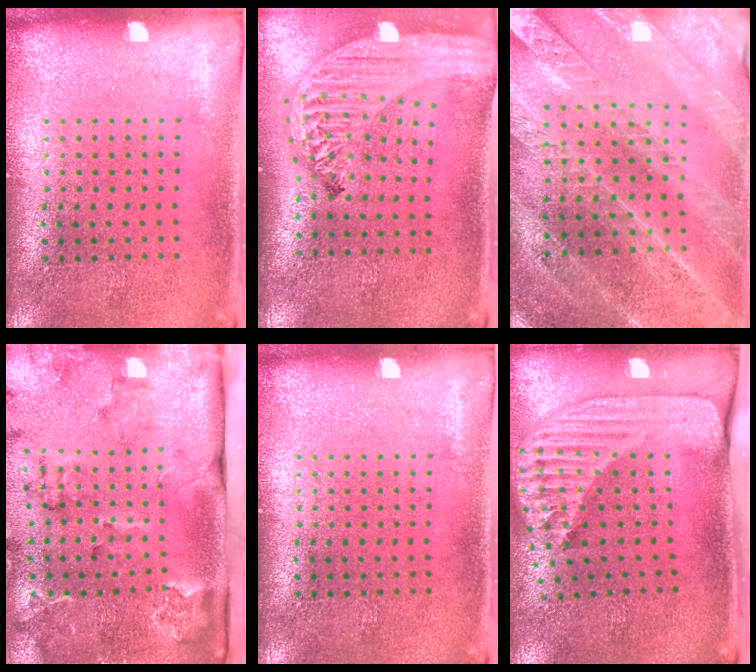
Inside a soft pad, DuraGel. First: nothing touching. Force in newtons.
{"total": 3.0, "press": 2.4, "slide": 1.9}
{"total": 2.8, "press": 2.7, "slide": 0.4}
{"total": 2.5, "press": 2.3, "slide": 0.9}
{"total": 0.0}
{"total": 2.5, "press": 1.8, "slide": 1.8}